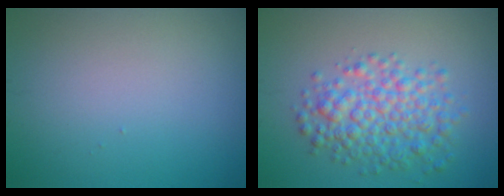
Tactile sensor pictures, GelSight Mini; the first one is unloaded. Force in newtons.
{"total": 5.1, "press": 5.1, "slide": 0.1}